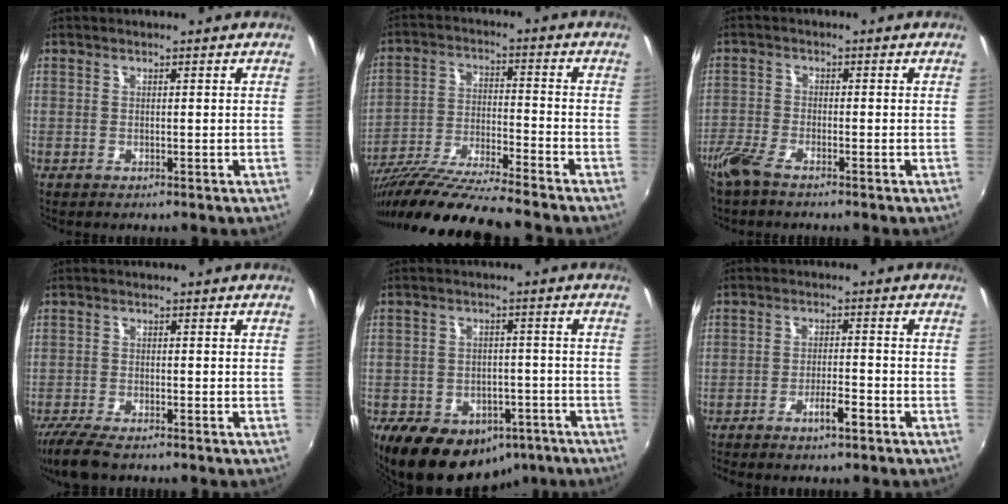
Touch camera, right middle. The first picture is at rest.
{"total": 16.1, "force": [-13.9, -0.6, 8.1], "torque": [-0.160, -0.039, -0.251]}
{"total": 4.7, "force": [-3.8, 1.1, 2.5], "torque": [-0.070, -0.010, -0.081]}
{"total": 7.1, "force": [-5.8, 1.6, 3.8], "torque": [-0.101, -0.029, -0.108]}
{"total": 16.5, "force": [-10.2, 10.2, 8.2], "torque": [-0.177, 0.000, -0.133]}
{"total": 4.0, "force": [-2.8, 0.4, 2.9], "torque": [-0.061, -0.001, -0.047]}